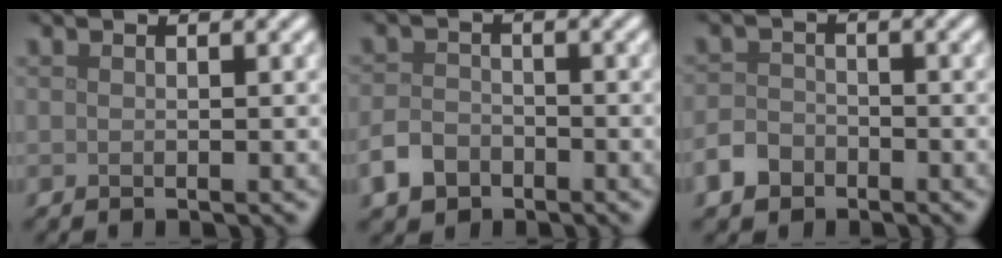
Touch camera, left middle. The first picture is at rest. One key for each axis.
{"total": 3.0, "fx": -1.9, "fy": 2.0, "fz": 1.2, "tx": -0.020, "ty": 0.000, "tz": -0.044}
{"total": 2.7, "fx": -1.7, "fy": 1.8, "fz": 0.9, "tx": -0.013, "ty": 0.001, "tz": -0.042}